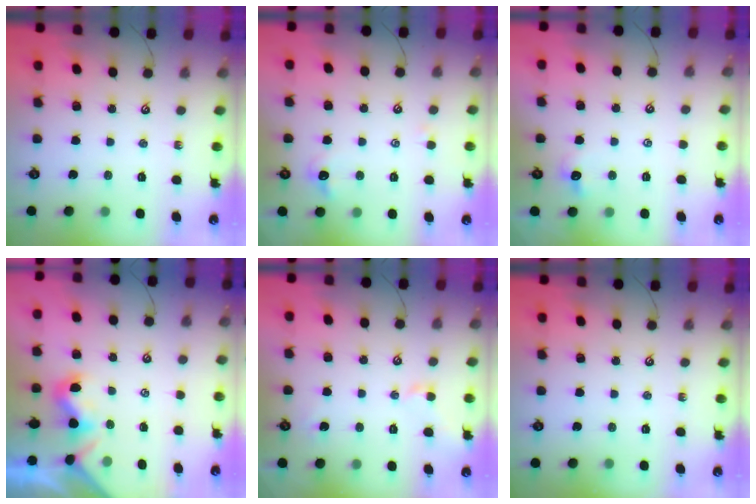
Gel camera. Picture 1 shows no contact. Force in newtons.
{"total": 0.6, "press": 0.1, "slide": 0.6}
{"total": 0.5, "press": 0.1, "slide": 0.5}
{"total": 1.5, "press": 1.4, "slide": 0.5}
{"total": 1.3, "press": 1.2, "slide": 0.4}
{"total": 0.0}